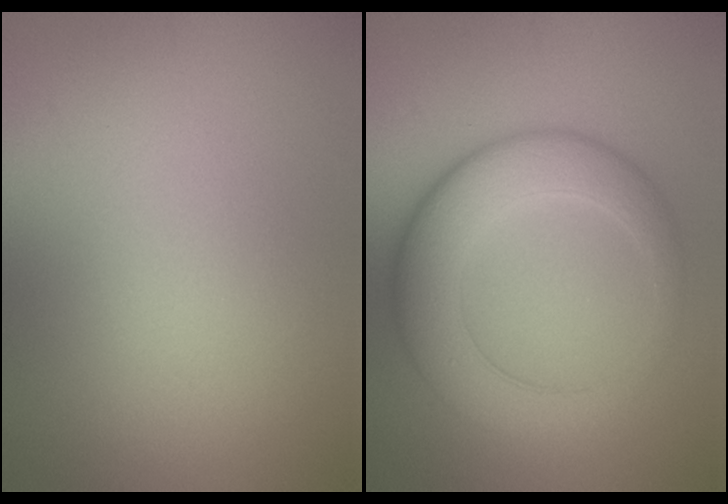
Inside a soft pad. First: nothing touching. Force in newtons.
{"total": 7.1, "press": 7.1, "slide": 0.1}